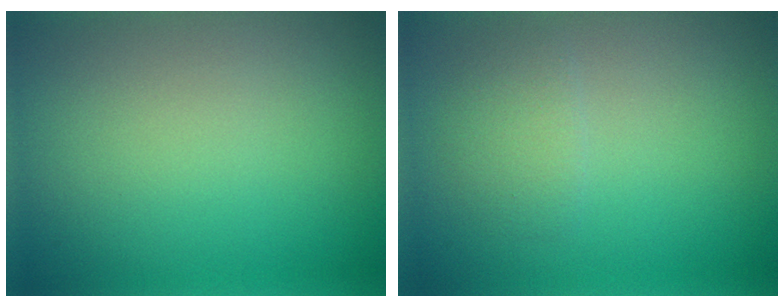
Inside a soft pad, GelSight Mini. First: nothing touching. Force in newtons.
{"total": 1.5, "press": 1.5, "slide": 0.1}